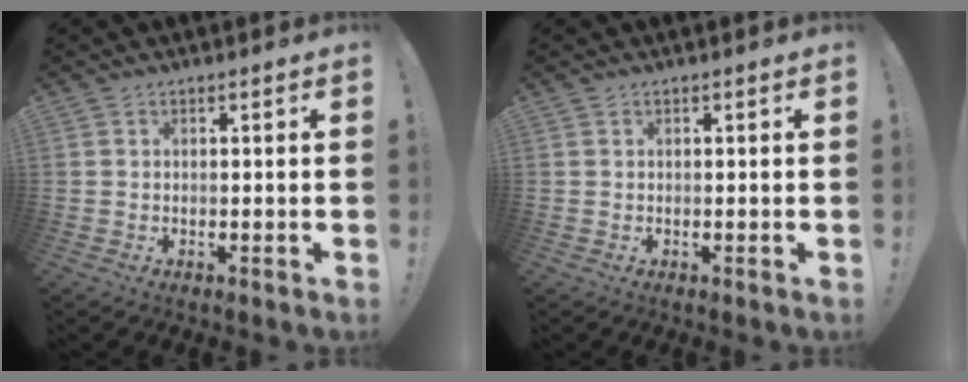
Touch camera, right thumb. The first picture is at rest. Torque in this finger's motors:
{"motor_torque": [-0.02, 0.03, 0.13, -0.05, 0.03]}